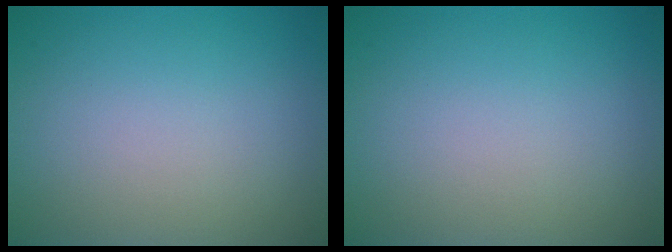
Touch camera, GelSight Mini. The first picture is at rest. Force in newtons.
{"total": 0.0}